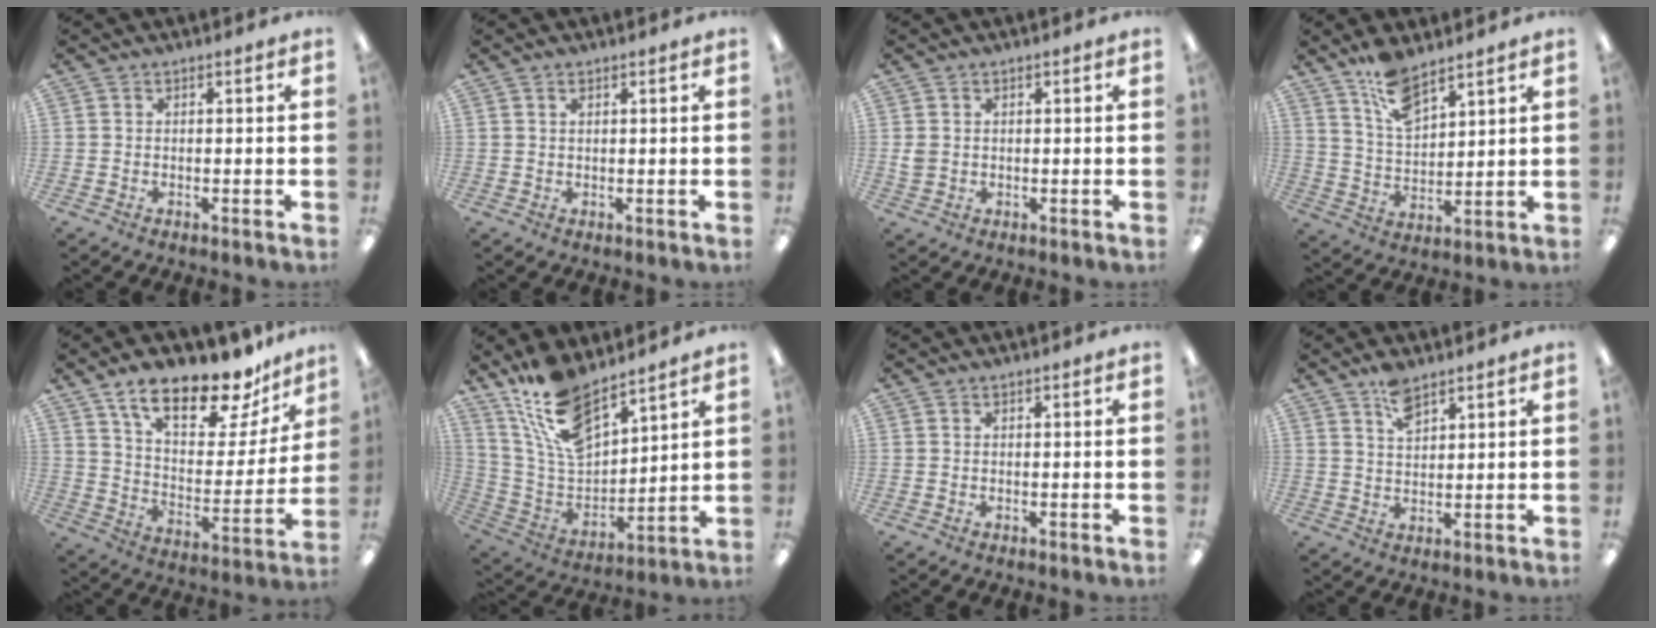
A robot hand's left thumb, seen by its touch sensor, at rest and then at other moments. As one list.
[{"total": 1.1, "force": [0.7, 0.6, 0.7], "torque": [-0.016, 0.002, 0.012]}, {"total": 2.0, "force": [0.4, 1.8, 0.9], "torque": [-0.019, 0.004, 0.007]}, {"total": 10.2, "force": [7.9, 4.0, 5.1], "torque": [-0.098, -0.039, 0.143]}, {"total": 19.9, "force": [15.3, 7.0, 10.6], "torque": [-0.170, -0.100, 0.261]}, {"total": 15.7, "force": [12.2, 5.9, 7.9], "torque": [-0.179, -0.064, 0.226]}, {"total": 0.0}, {"total": 5.4, "force": [4.0, 2.2, 2.9], "torque": [-0.050, -0.016, 0.070]}]